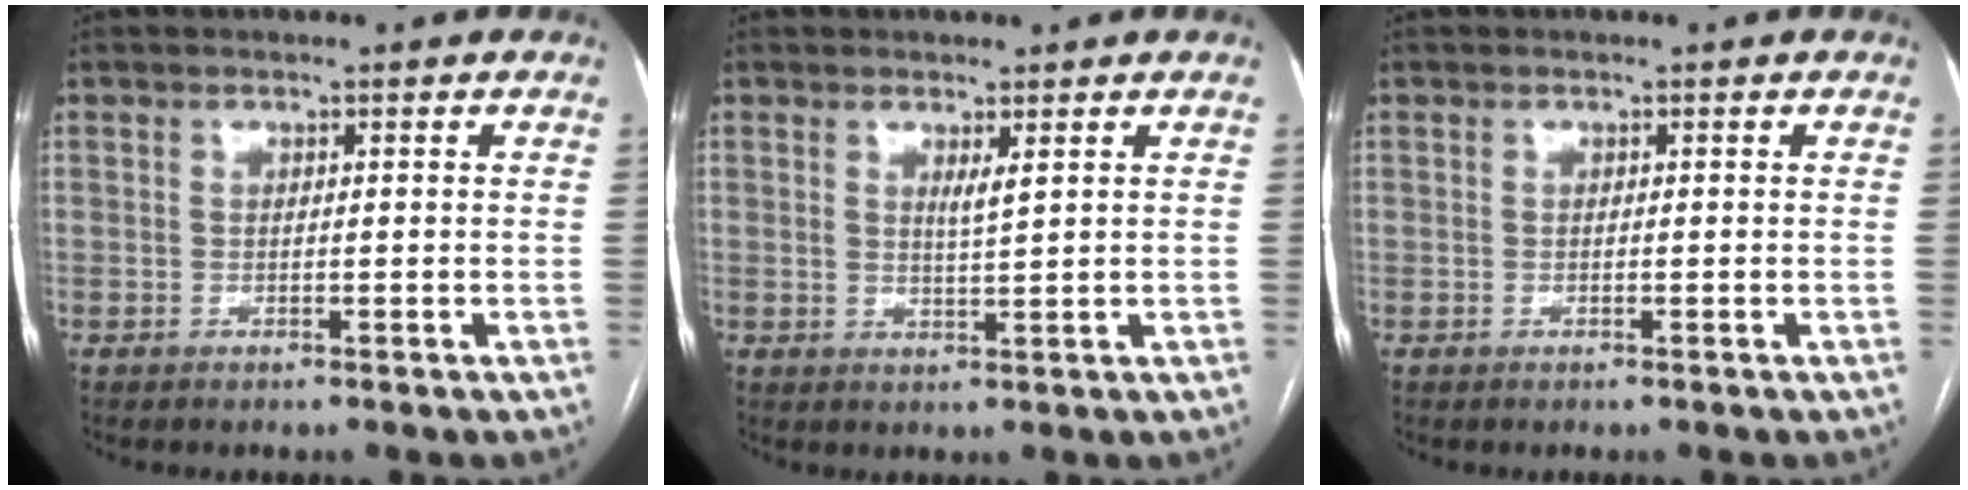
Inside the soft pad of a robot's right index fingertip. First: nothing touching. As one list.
[{"total": 1.9, "force": [0.9, 0.0, 1.6], "torque": [-0.035, -0.008, 0.018]}, {"total": 0.0}]